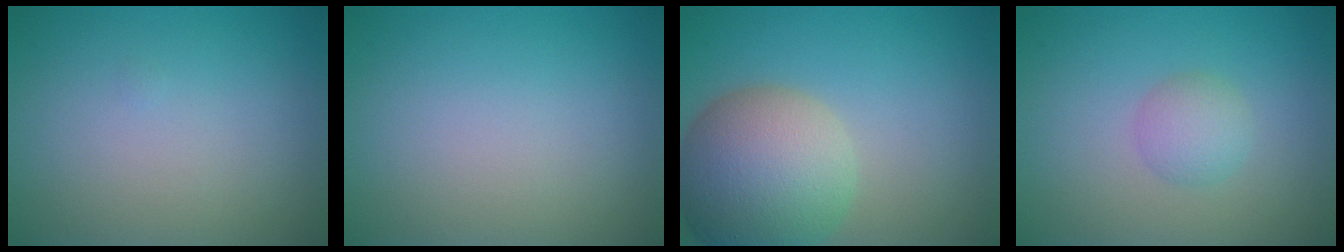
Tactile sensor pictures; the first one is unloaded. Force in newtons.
{"total": 0.0}
{"total": 9.6, "press": 9.6, "slide": 0.6}
{"total": 2.0, "press": 2.0, "slide": 0.1}